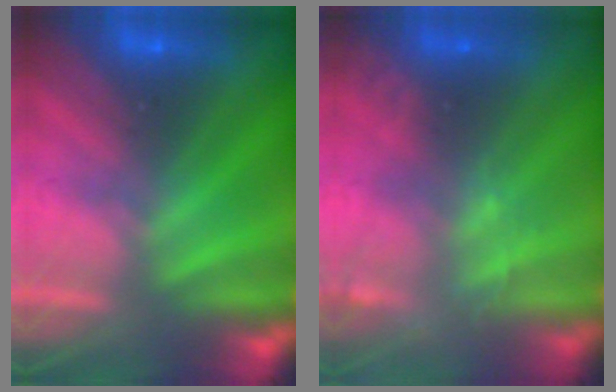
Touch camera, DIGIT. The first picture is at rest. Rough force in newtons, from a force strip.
{"total": 2.1}